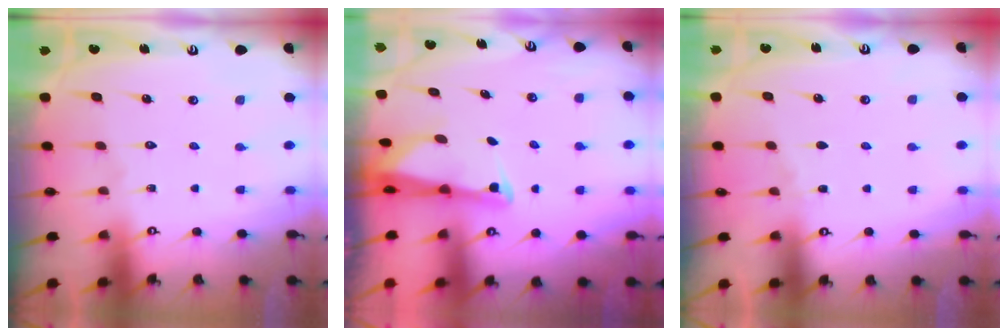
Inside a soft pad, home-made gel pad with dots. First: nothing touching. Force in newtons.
{"total": 2.4, "press": 2.4, "slide": 0.3}
{"total": 2.3, "press": 2.2, "slide": 0.4}